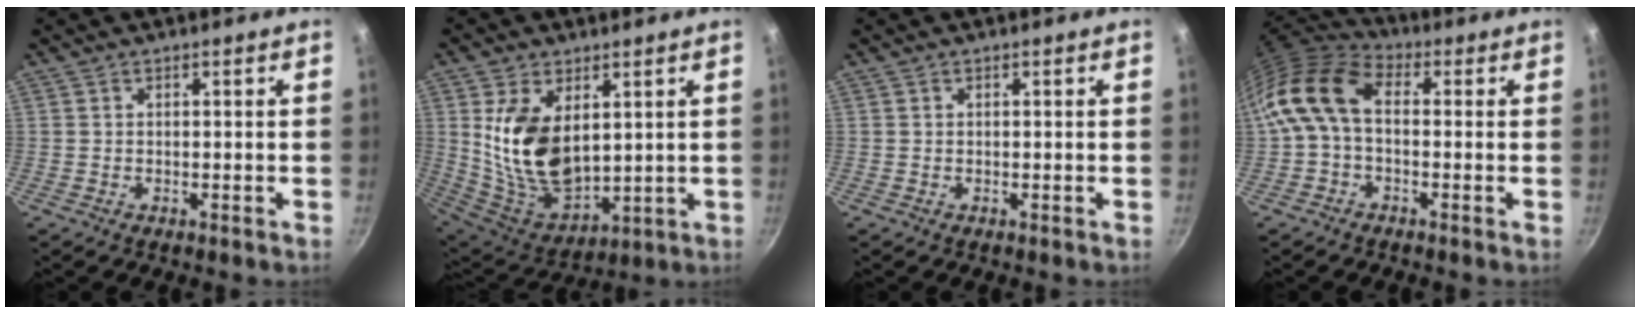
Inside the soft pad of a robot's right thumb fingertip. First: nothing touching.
{"total": 15.6, "force": [3.6, 9.3, 12.0], "torque": [-0.204, -0.040, 0.087]}
{"total": 0.0}
{"total": 12.0, "force": [0.1, 7.5, 9.4], "torque": [-0.180, 0.032, -0.018]}